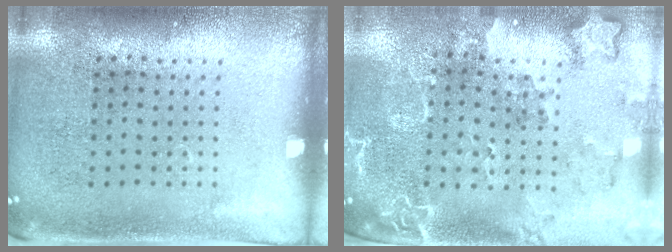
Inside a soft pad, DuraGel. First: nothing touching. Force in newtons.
{"total": 2.1, "press": 1.9, "slide": 0.9}